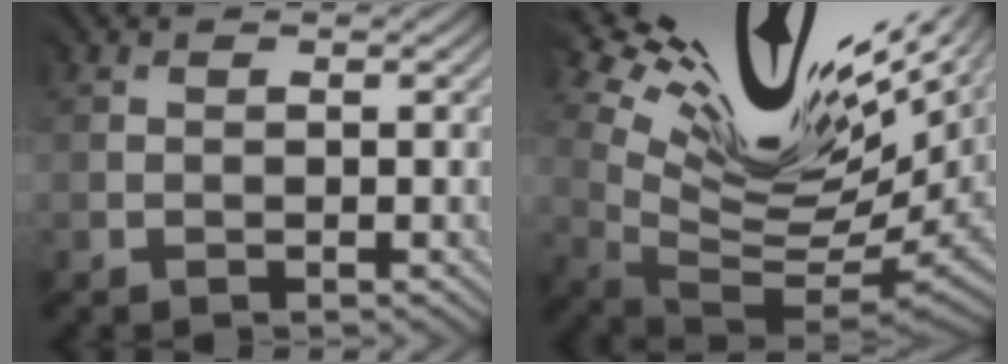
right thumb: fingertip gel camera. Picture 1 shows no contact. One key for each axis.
{"total": 16.6, "fx": 9.5, "fy": 4.6, "fz": 12.8, "tx": -0.202, "ty": 0.021, "tz": 0.170}